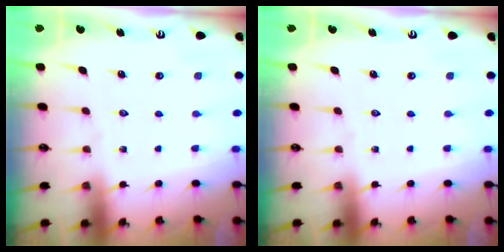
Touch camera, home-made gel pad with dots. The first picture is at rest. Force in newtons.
{"total": 0.0}